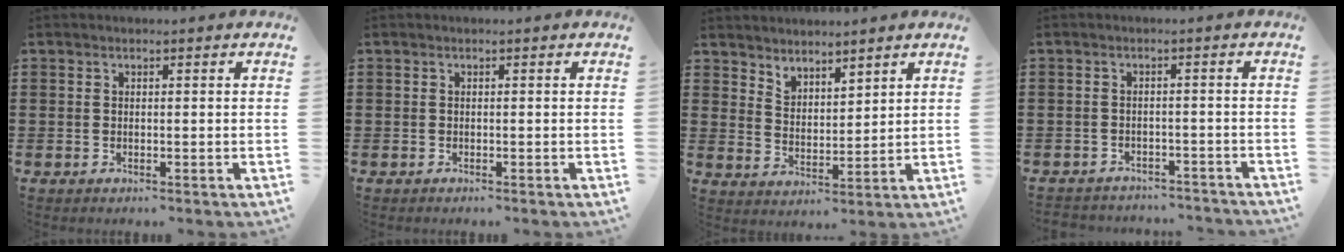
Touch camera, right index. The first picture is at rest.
{"total": 0.0}
{"total": 3.7, "force": [3.7, 0.3, -0.6], "torque": [0.001, -0.012, 0.073]}
{"total": 2.1, "force": [-2.1, 0.1, -0.2], "torque": [-0.005, -0.001, -0.045]}